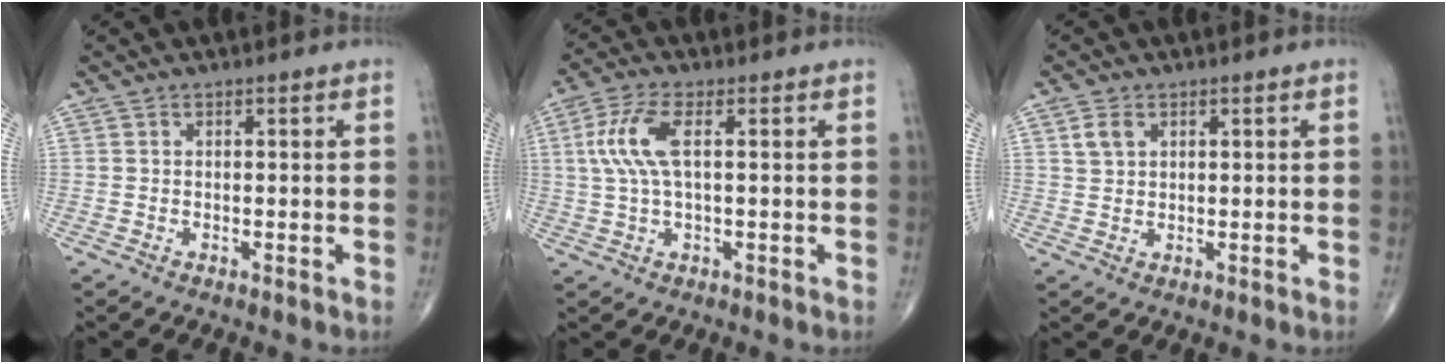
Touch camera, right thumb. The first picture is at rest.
{"total": 7.7, "force": [1.5, 2.6, 7.0], "torque": [-0.177, 0.016, 0.030]}
{"total": 2.8, "force": [1.3, 2.0, 1.6], "torque": [-0.026, 0.000, 0.029]}